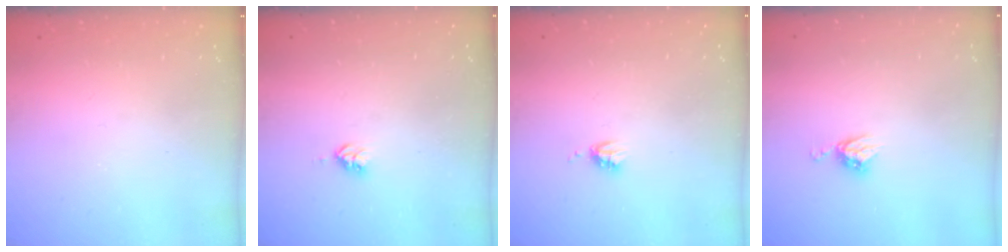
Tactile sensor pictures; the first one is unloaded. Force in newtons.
{"total": 2.8, "press": 2.8, "slide": 0.3}
{"total": 2.9, "press": 2.9, "slide": 0.3}
{"total": 5.2, "press": 5.2, "slide": 0.0}